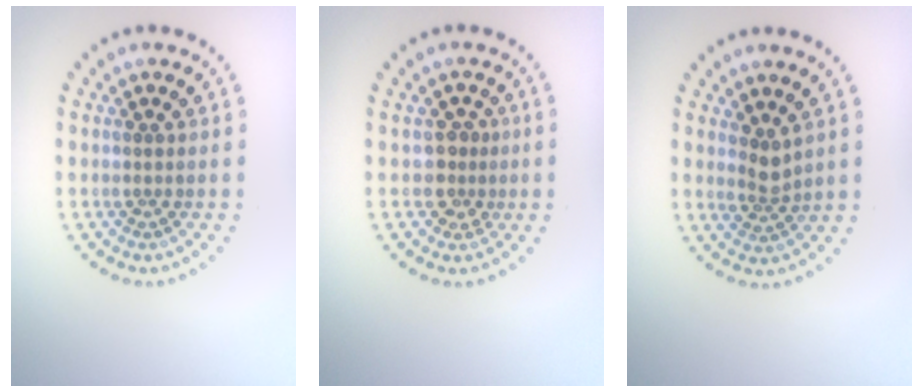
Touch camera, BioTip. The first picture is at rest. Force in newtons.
{"total": 2.0, "press": 1.7, "slide": 1.1}
{"total": 1.9, "press": 1.4, "slide": 1.2}